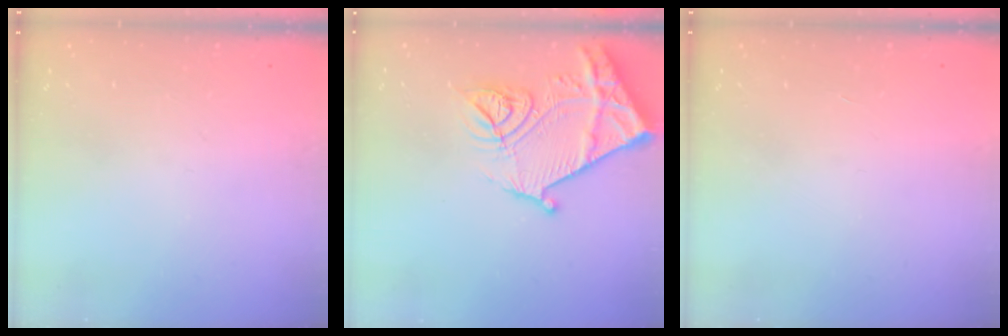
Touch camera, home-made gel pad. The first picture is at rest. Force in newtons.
{"total": 18.3, "press": 18.2, "slide": 2.0}
{"total": 1.7, "press": 1.7, "slide": 0.1}